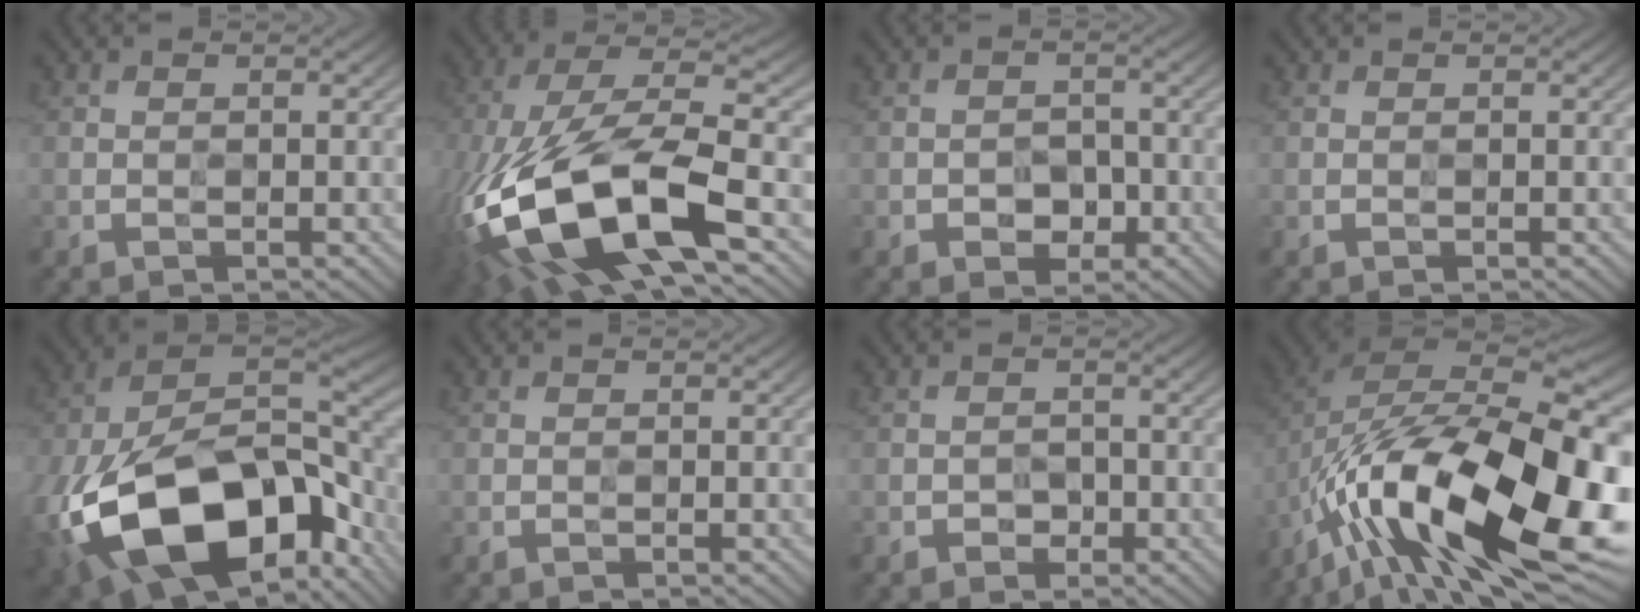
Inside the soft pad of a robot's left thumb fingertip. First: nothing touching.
{"total": 18.1, "force": [-8.2, 6.9, 14.7], "torque": [-0.330, -0.027, -0.138]}
{"total": 2.6, "force": [-1.5, 1.9, 0.8], "torque": [-0.005, -0.002, -0.028]}
{"total": 0.0}
{"total": 20.0, "force": [-9.0, 11.4, 13.7], "torque": [-0.304, -0.034, -0.142]}
{"total": 0.0}
{"total": 1.5, "force": [-1.1, 1.0, 0.0], "torque": [0.007, 0.001, -0.020]}
{"total": 19.8, "force": [-9.4, 7.7, 15.7], "torque": [-0.289, -0.017, -0.155]}